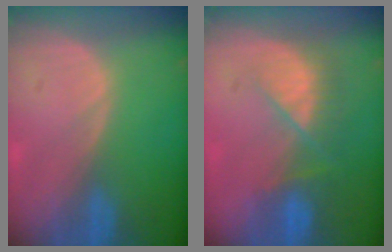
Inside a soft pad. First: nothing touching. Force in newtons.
{"total": 7.6, "press": 6.7, "slide": 3.6}